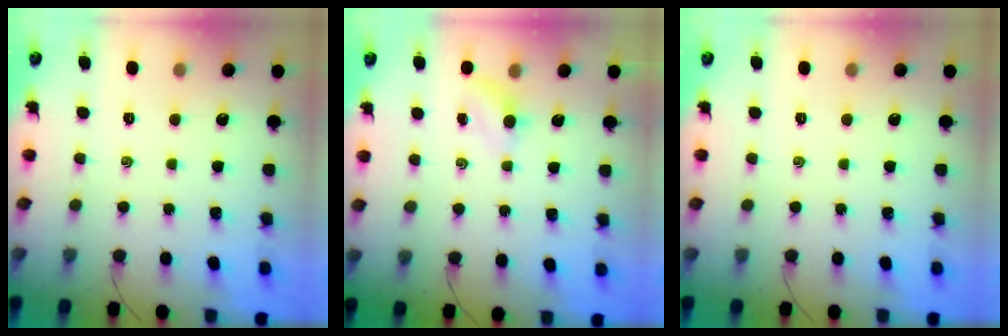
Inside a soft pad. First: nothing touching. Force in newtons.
{"total": 3.1, "press": 2.9, "slide": 1.0}
{"total": 0.0}